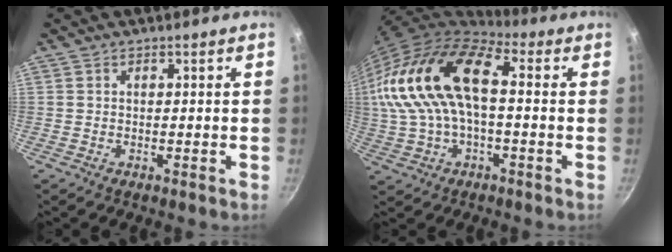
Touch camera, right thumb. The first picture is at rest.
{"total": 20.9, "force": [2.3, 11.1, 17.5], "torque": [-0.346, 0.030, 0.033]}